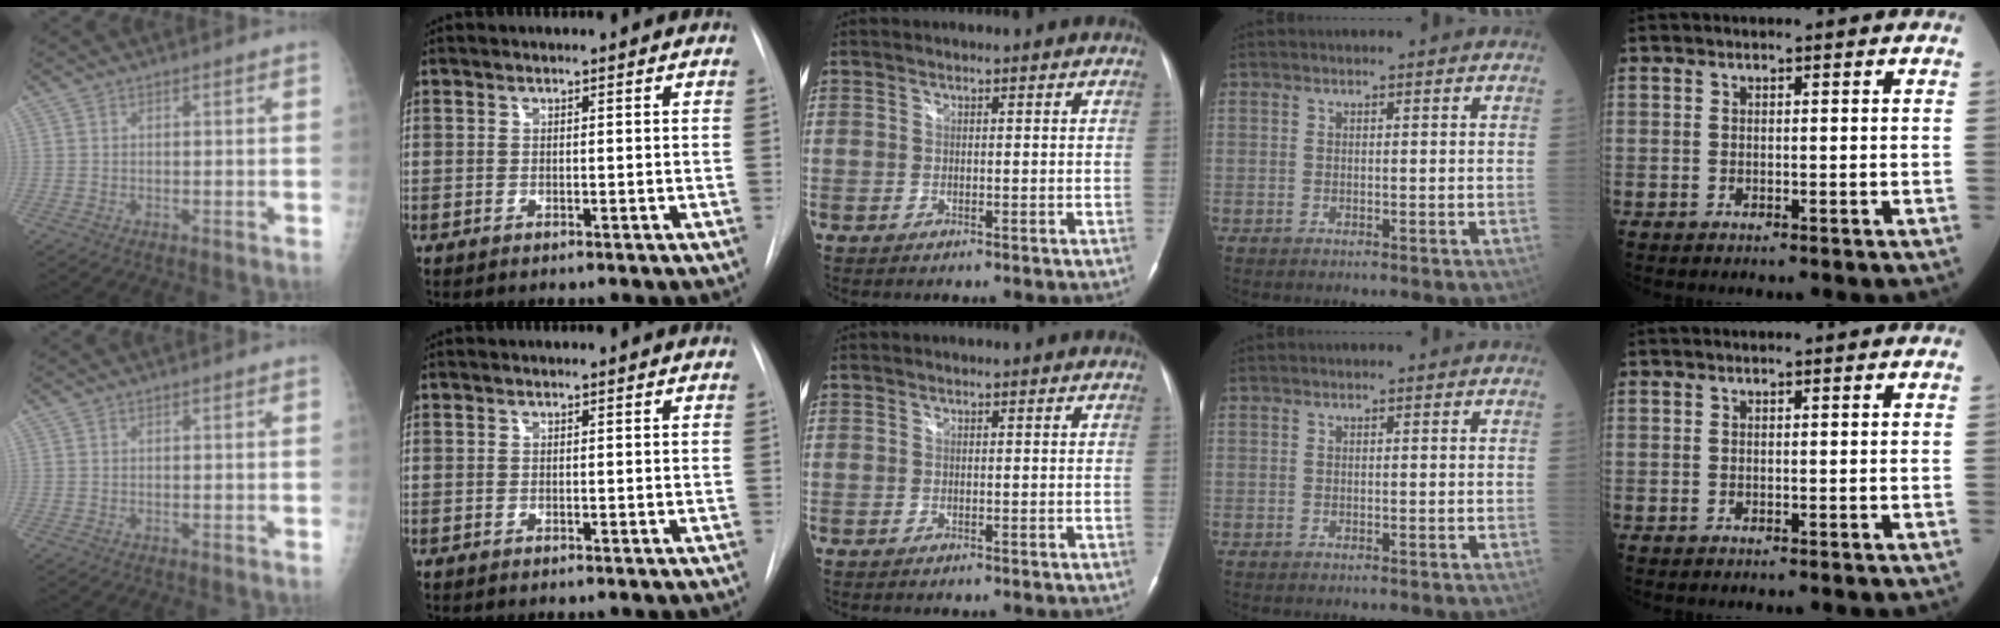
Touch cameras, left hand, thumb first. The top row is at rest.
{}